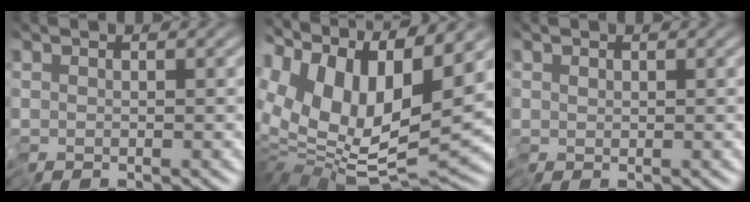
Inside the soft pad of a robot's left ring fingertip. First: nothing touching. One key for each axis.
{"total": 13.0, "fx": 4.4, "fy": 6.3, "fz": 10.5, "tx": -0.214, "ty": 0.020, "tz": 0.080}
{"total": 0.5, "fx": 0.0, "fy": 0.5, "fz": 0.3, "tx": -0.008, "ty": 0.000, "tz": -0.001}